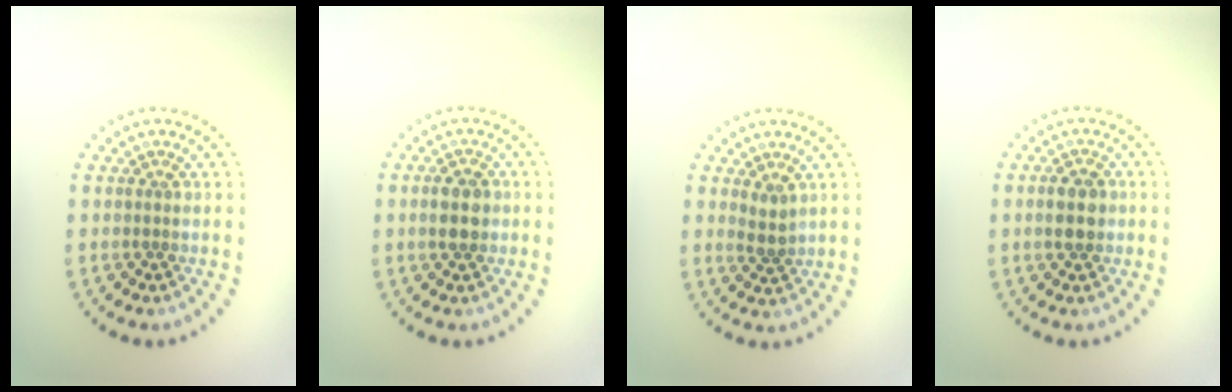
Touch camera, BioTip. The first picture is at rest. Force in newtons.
{"total": 2.9, "press": 2.9, "slide": 0.1}
{"total": 1.4, "press": 1.2, "slide": 0.9}
{"total": 2.9, "press": 2.9, "slide": 0.1}